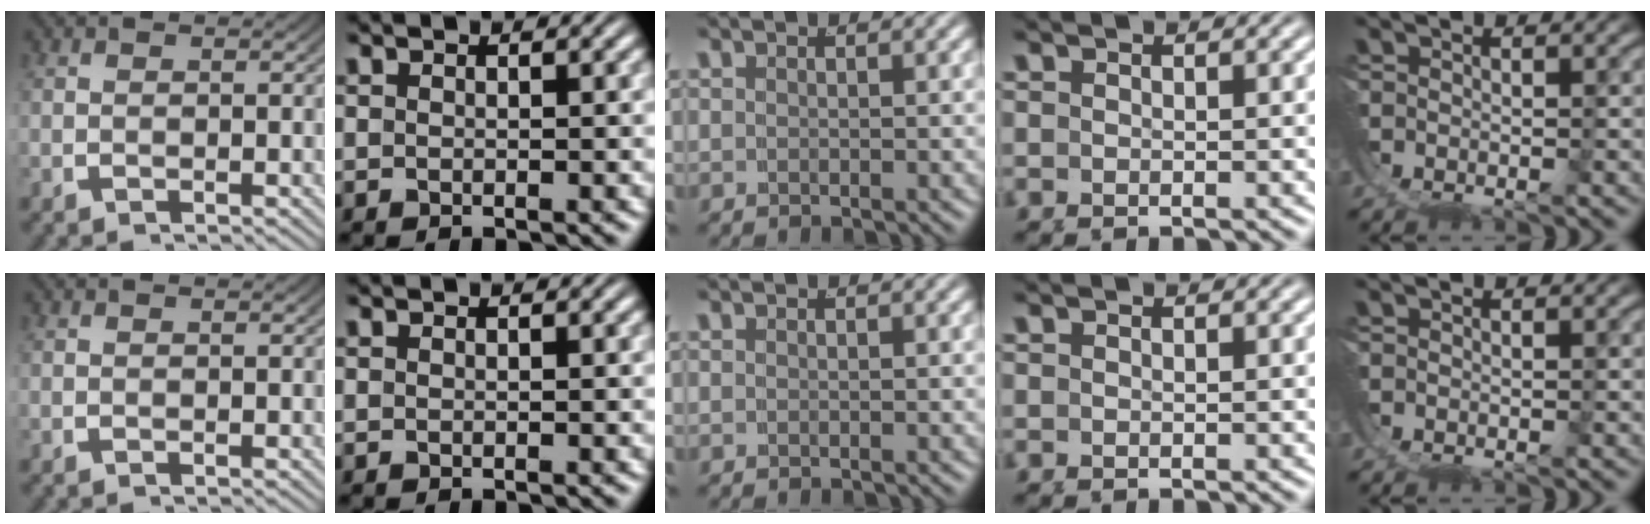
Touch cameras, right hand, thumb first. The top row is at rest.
{}